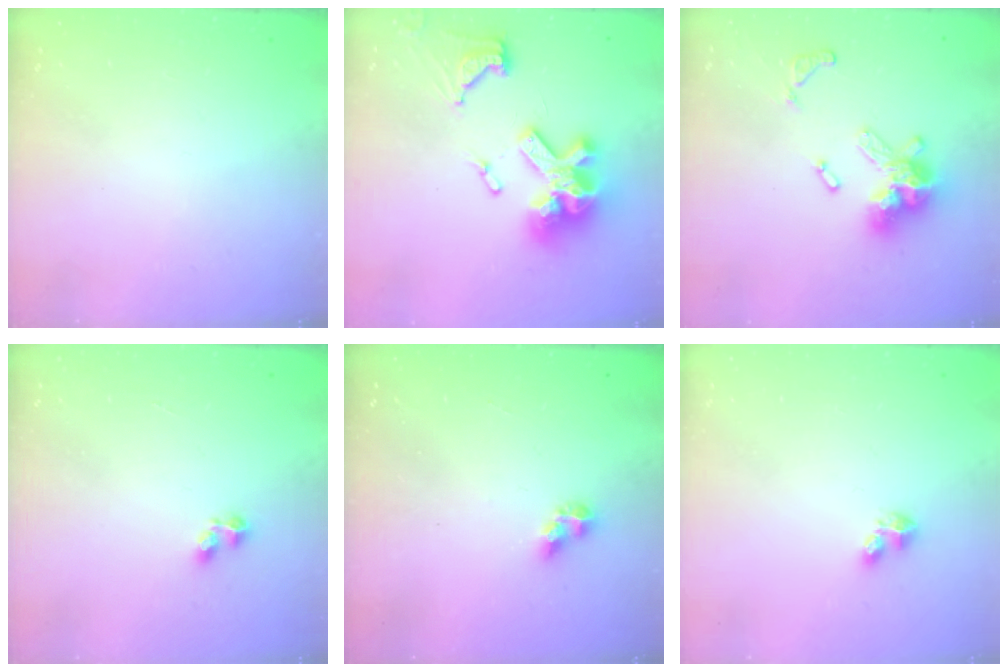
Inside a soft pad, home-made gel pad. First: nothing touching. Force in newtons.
{"total": 20.2, "press": 20.1, "slide": 2.1}
{"total": 13.8, "press": 13.8, "slide": 1.0}
{"total": 2.2, "press": 2.1, "slide": 0.7}
{"total": 5.3, "press": 5.3, "slide": 0.3}
{"total": 2.3, "press": 2.2, "slide": 0.5}